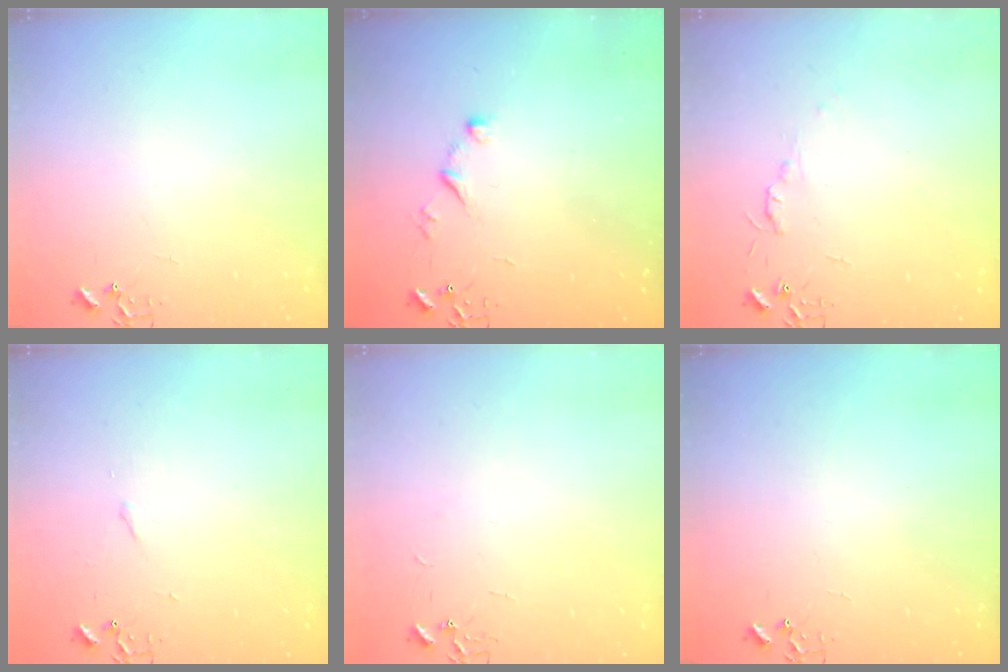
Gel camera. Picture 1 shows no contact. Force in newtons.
{"total": 6.6, "press": 6.6, "slide": 0.5}
{"total": 4.8, "press": 4.8, "slide": 0.7}
{"total": 2.9, "press": 2.9, "slide": 0.5}
{"total": 2.4, "press": 2.4, "slide": 0.3}
{"total": 0.0}